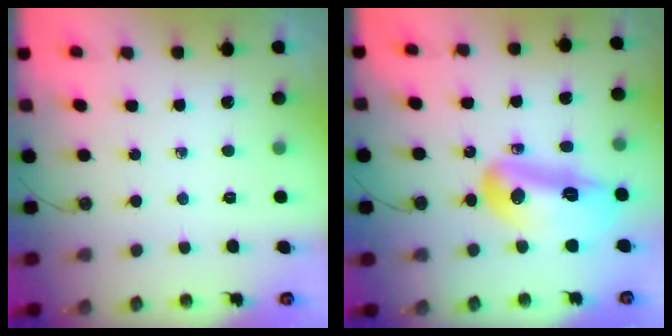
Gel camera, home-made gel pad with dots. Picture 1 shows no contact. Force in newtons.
{"total": 15.5, "press": 15.4, "slide": 2.0}